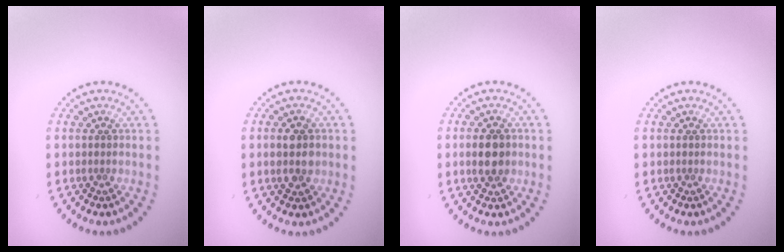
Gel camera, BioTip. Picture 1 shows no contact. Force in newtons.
{"total": 2.4, "press": 2.4, "slide": 0.3}
{"total": 3.0, "press": 3.0, "slide": 0.1}
{"total": 0.0}